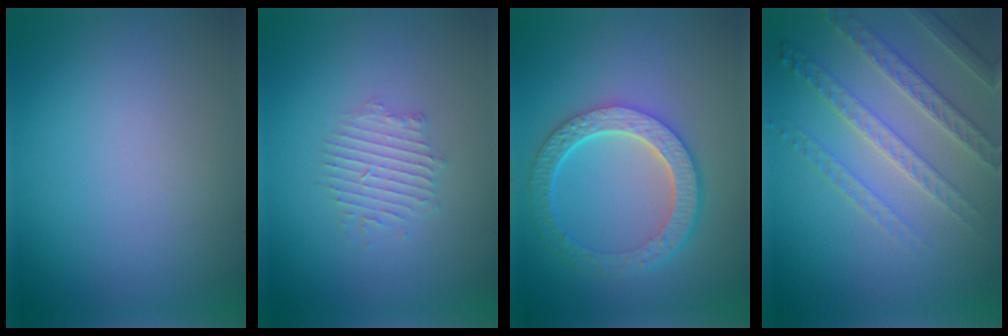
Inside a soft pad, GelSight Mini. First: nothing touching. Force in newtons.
{"total": 2.4, "press": 2.4, "slide": 0.3}
{"total": 6.0, "press": 4.5, "slide": 4.0}
{"total": 4.1, "press": 3.8, "slide": 1.5}